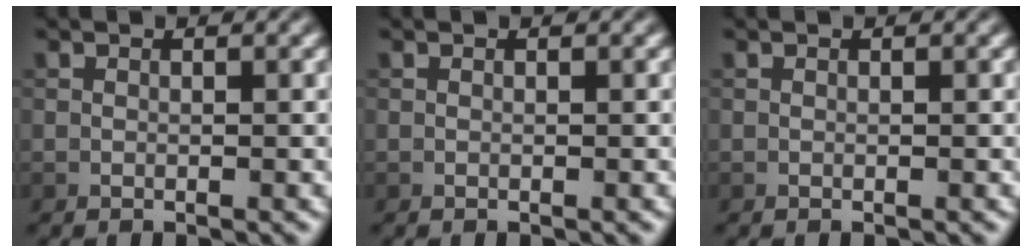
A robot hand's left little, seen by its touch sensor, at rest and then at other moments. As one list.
[{"total": 0.0}, {"total": 0.0}]